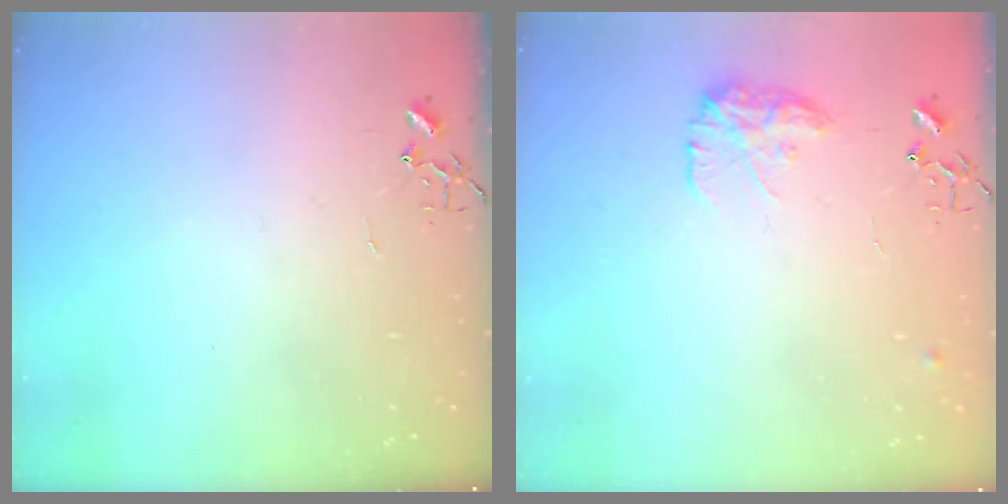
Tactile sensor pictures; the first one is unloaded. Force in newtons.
{"total": 10.8, "press": 10.8, "slide": 0.6}